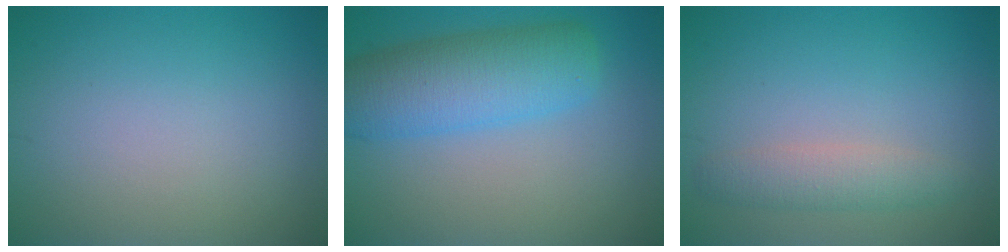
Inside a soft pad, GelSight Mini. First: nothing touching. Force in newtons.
{"total": 7.0, "press": 7.0, "slide": 0.1}
{"total": 2.5, "press": 2.5, "slide": 0.1}